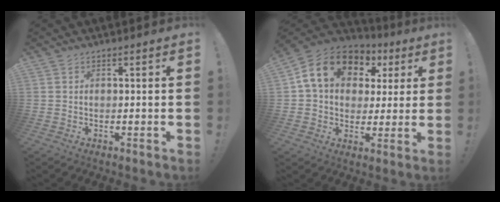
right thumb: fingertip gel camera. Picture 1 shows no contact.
{"total": 16.3, "force": [6.5, 11.8, 9.2], "torque": [-0.149, -0.013, 0.122]}